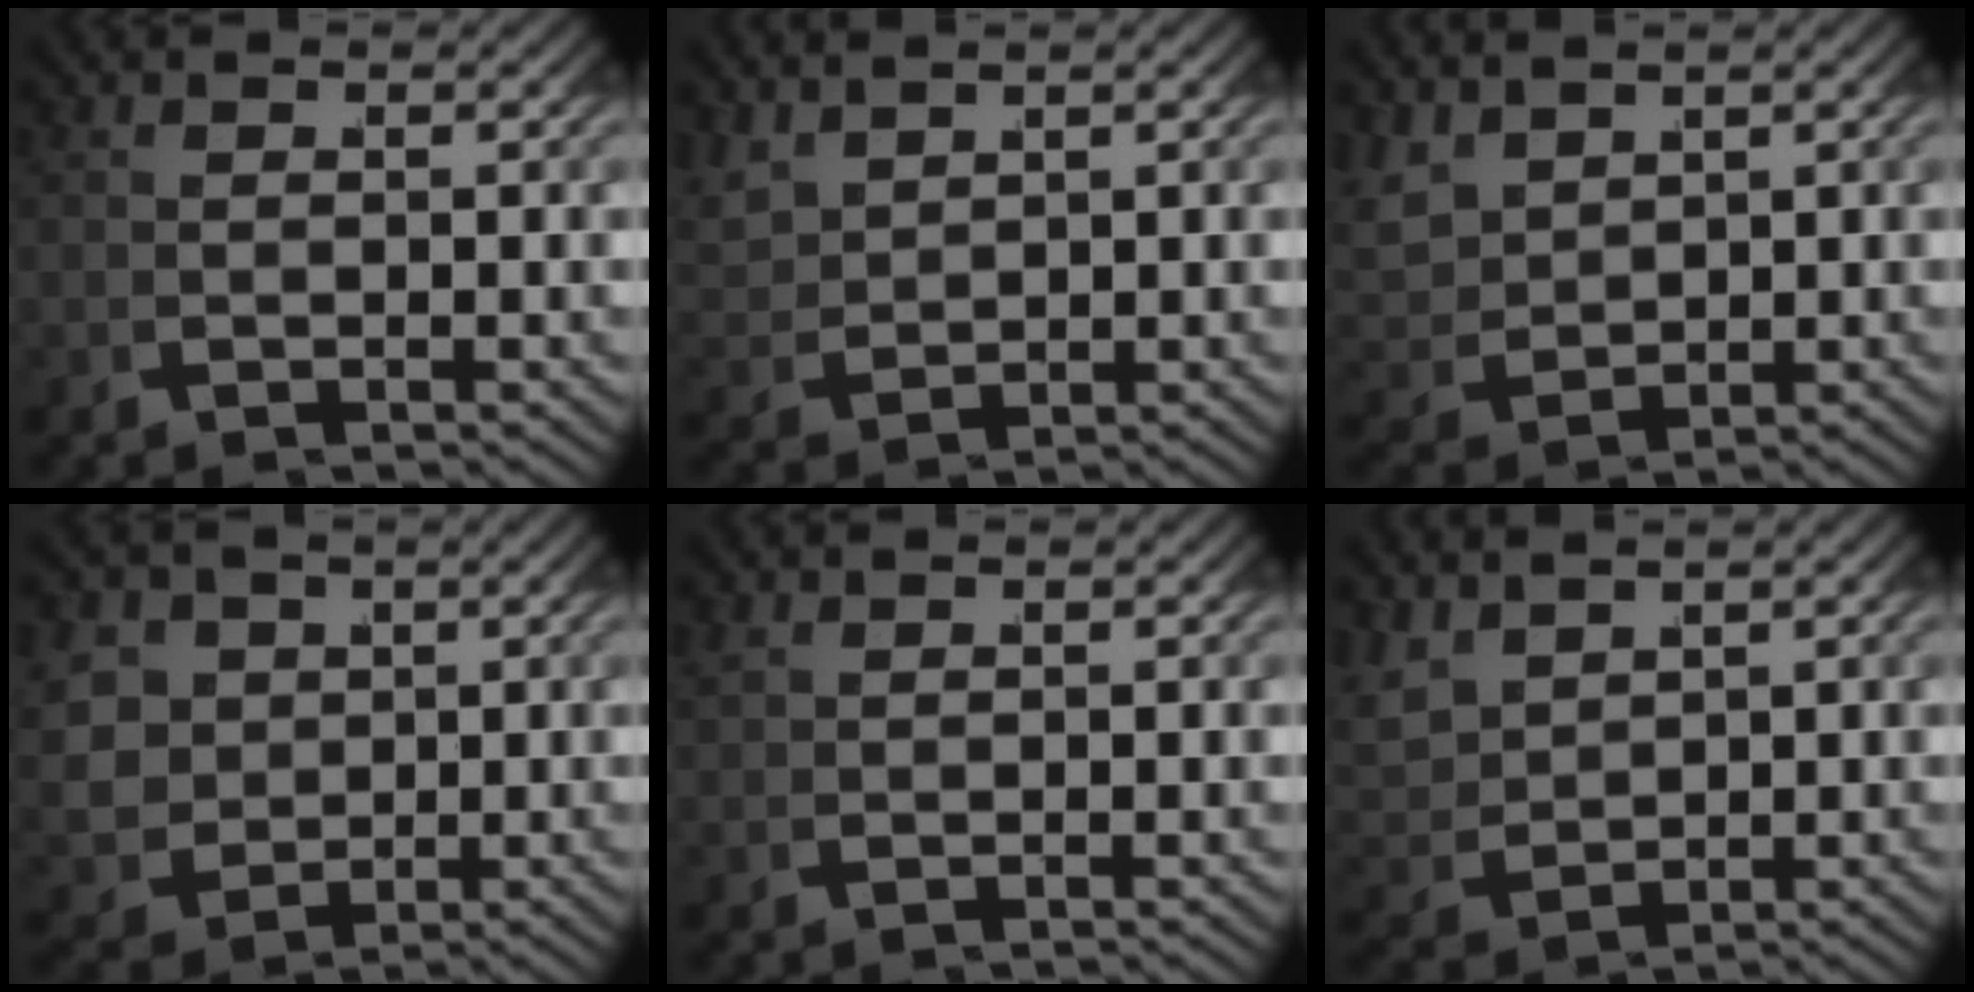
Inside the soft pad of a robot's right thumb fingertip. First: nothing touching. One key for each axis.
{"total": 2.8, "fx": 2.0, "fy": 1.3, "fz": 1.4, "tx": -0.036, "ty": 0.000, "tz": 0.049}
{"total": 4.1, "fx": 1.6, "fy": 2.8, "fz": 2.5, "tx": -0.070, "ty": -0.010, "tz": 0.043}
{"total": 9.6, "fx": -0.1, "fy": 8.3, "fz": 5.0, "tx": -0.136, "ty": -0.050, "tz": 0.011}
{"total": 0.9, "fx": 0.8, "fy": -0.4, "fz": 0.1, "tx": -0.001, "ty": 0.007, "tz": 0.020}
{"total": 3.7, "fx": 1.7, "fy": 2.4, "fz": 2.2, "tx": -0.060, "ty": -0.007, "tz": 0.045}